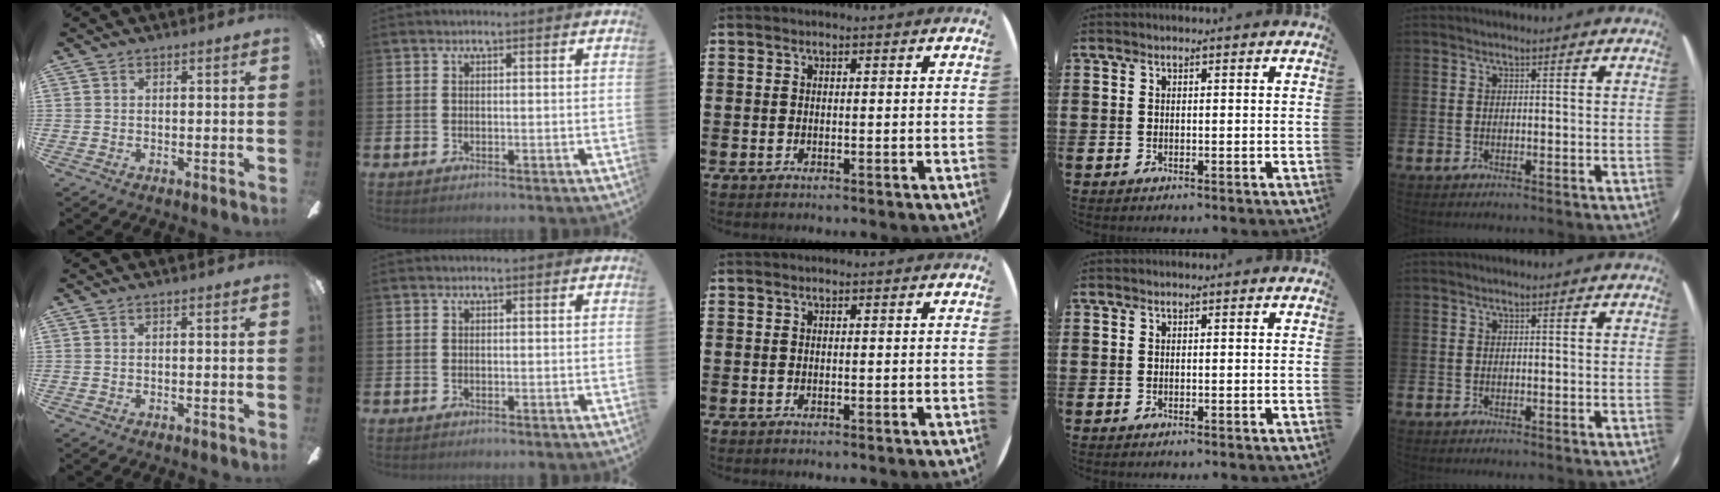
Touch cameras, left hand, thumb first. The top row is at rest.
{}